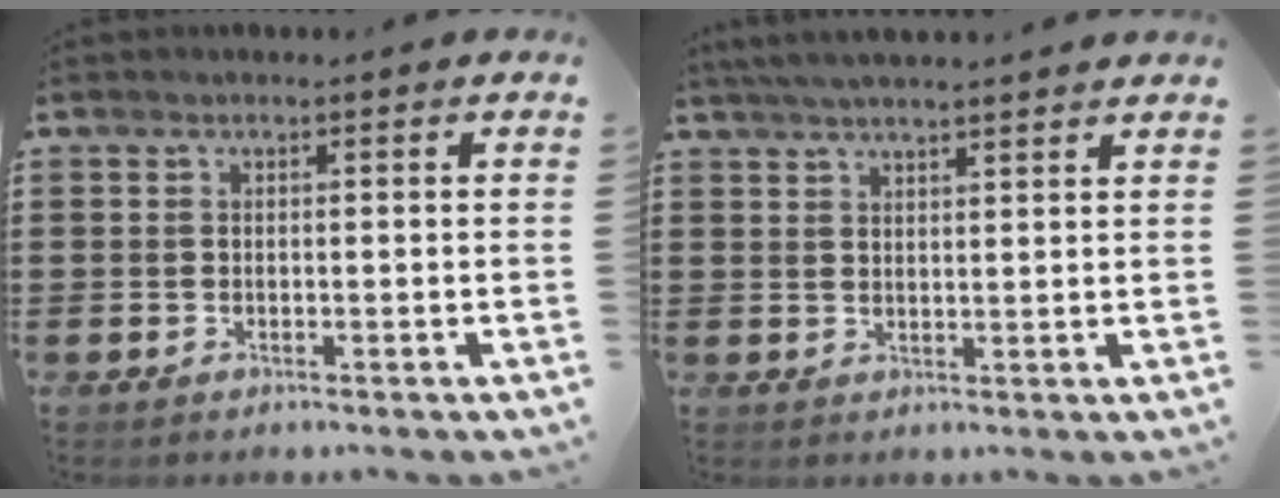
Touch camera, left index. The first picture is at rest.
{"total": 3.6, "force": [3.4, -0.4, 1.1], "torque": [-0.032, -0.005, 0.062]}